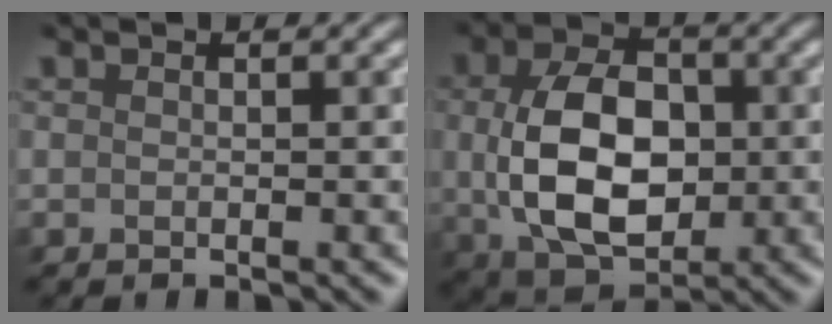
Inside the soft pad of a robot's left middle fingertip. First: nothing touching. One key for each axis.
{"total": 8.7, "fx": 0.1, "fy": 5.7, "fz": 6.6, "tx": -0.148, "ty": -0.008, "tz": 0.014}